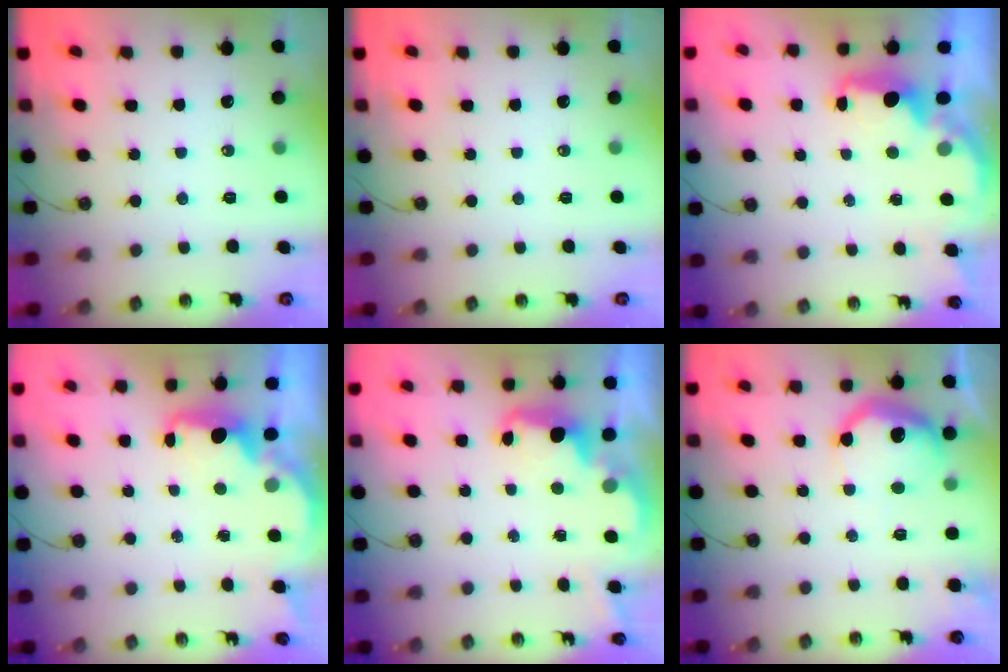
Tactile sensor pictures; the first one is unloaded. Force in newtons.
{"total": 0.0}
{"total": 2.3, "press": 2.2, "slide": 0.7}
{"total": 2.5, "press": 2.3, "slide": 0.8}
{"total": 2.6, "press": 2.6, "slide": 0.5}
{"total": 12.6, "press": 12.5, "slide": 0.8}